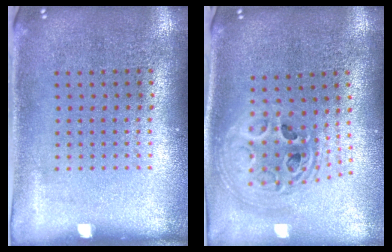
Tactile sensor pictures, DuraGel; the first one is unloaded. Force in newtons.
{"total": 2.3, "press": 1.8, "slide": 1.5}